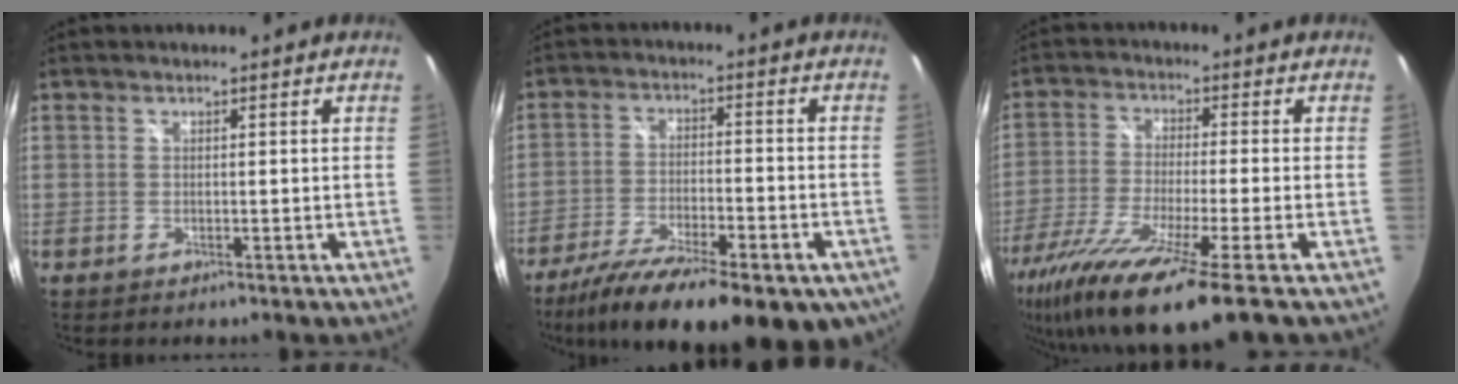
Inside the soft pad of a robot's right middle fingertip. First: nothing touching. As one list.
[{"total": 22.1, "force": [-15.2, 7.3, 14.4], "torque": [-0.257, -0.051, -0.227]}, {"total": 17.8, "force": [-12.2, 0.9, 12.9], "torque": [-0.264, -0.066, -0.216]}]